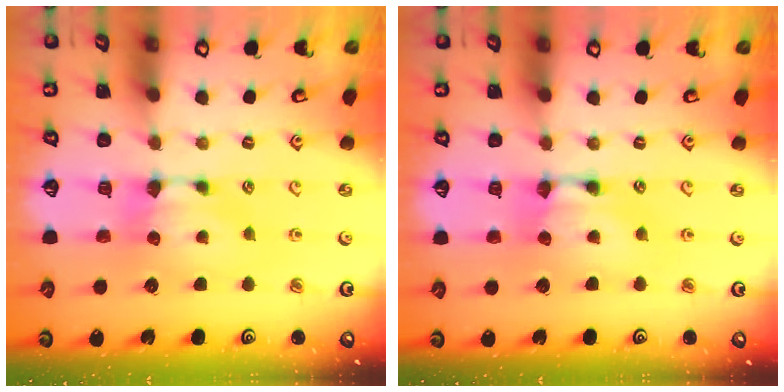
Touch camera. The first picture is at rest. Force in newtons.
{"total": 2.1, "press": 2.1, "slide": 0.1}